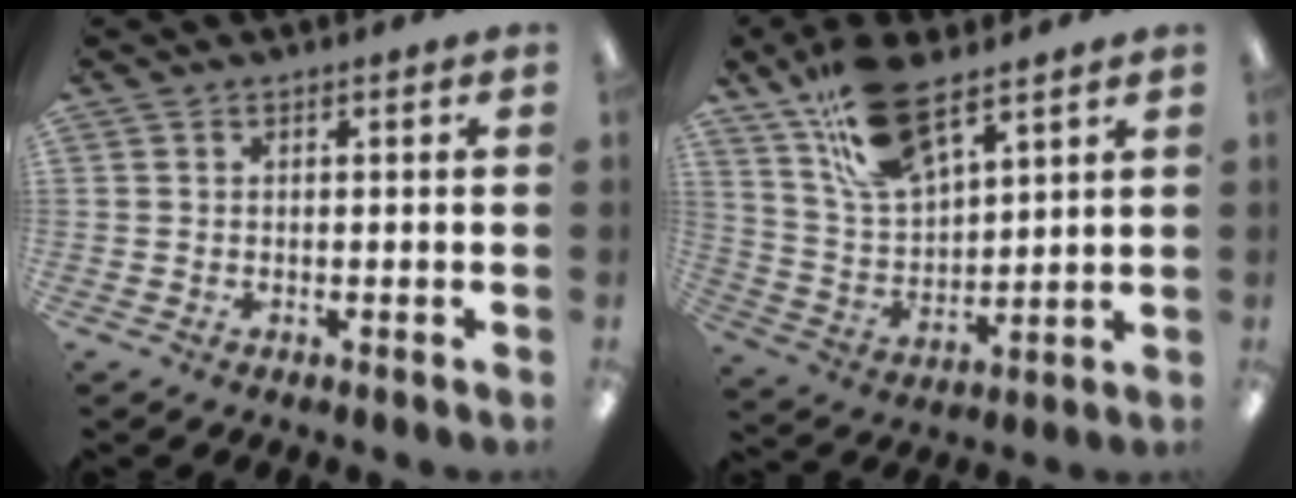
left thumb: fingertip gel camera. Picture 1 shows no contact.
{"total": 15.5, "force": [11.0, 6.3, 9.0], "torque": [-0.178, -0.043, 0.199]}